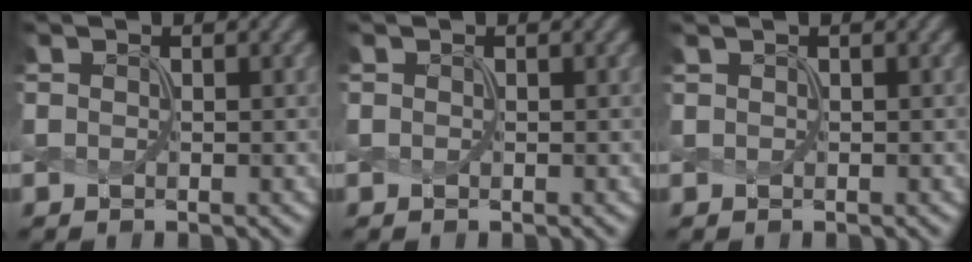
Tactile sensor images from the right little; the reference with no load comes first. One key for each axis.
{"total": 0.0}
{"total": 1.6, "fx": 1.0, "fy": 0.7, "fz": 1.0, "tx": -0.003, "ty": 0.001, "tz": -0.005}